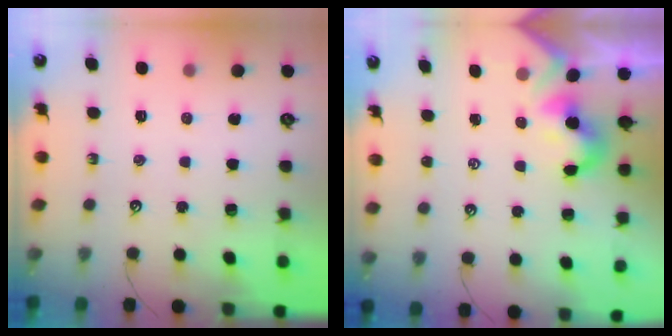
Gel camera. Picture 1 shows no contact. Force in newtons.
{"total": 1.9, "press": 1.9, "slide": 0.5}